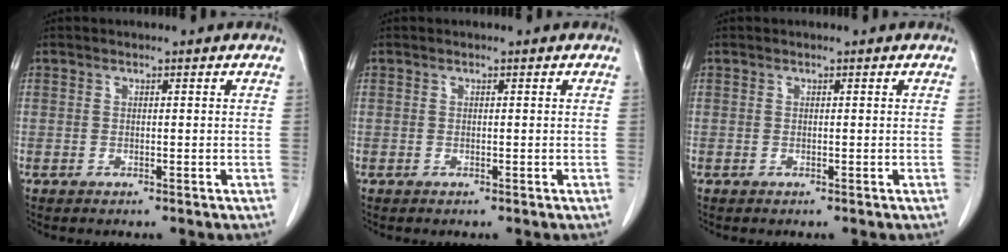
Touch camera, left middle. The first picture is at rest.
{"total": 0.0}
{"total": 0.0}